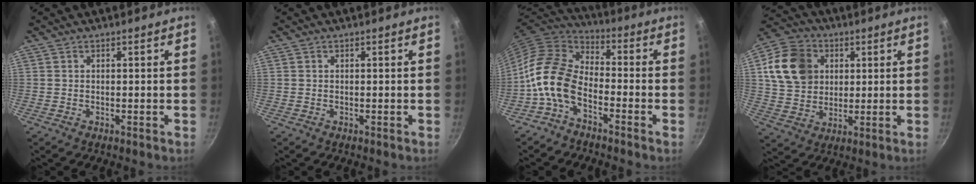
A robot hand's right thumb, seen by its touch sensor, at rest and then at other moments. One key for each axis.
{"total": 0.0}
{"total": 11.9, "fx": -5.1, "fy": 7.5, "fz": 7.7, "tx": -0.131, "ty": 0.052, "tz": -0.121}
{"total": 14.3, "fx": 3.8, "fy": 11.6, "fz": 7.5, "tx": -0.114, "ty": 0.002, "tz": 0.067}